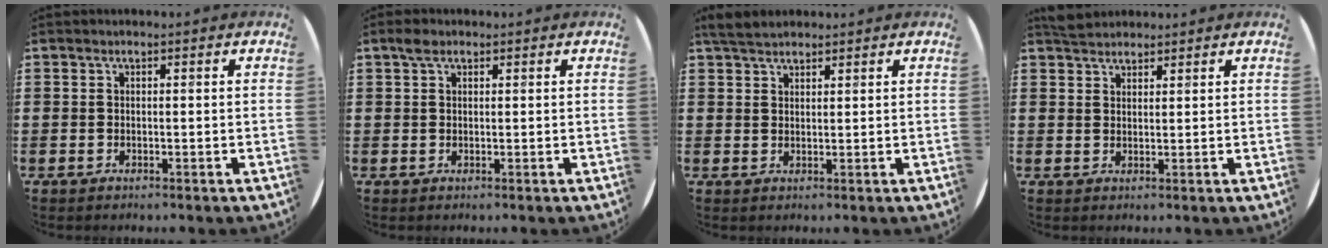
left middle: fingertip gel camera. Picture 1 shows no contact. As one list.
[{"total": 1.6, "force": [1.0, 0.9, 0.8], "torque": [-0.010, 0.002, 0.017]}, {"total": 3.3, "force": [3.0, 1.0, 1.1], "torque": [-0.027, 0.002, 0.057]}, {"total": 2.6, "force": [2.4, 0.7, 0.2], "torque": [-0.008, 0.004, 0.048]}]